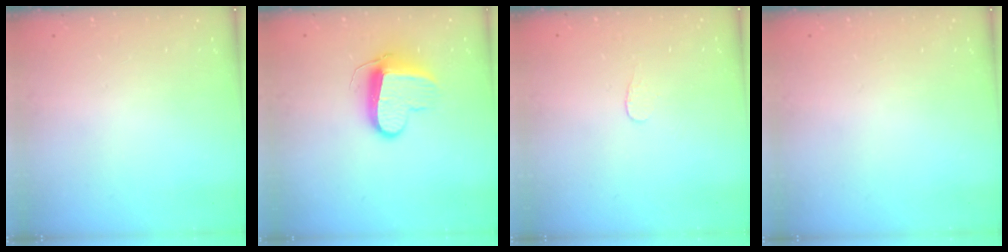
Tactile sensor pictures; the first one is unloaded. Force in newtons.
{"total": 10.3, "press": 10.3, "slide": 0.5}
{"total": 3.0, "press": 3.0, "slide": 0.2}
{"total": 0.0}